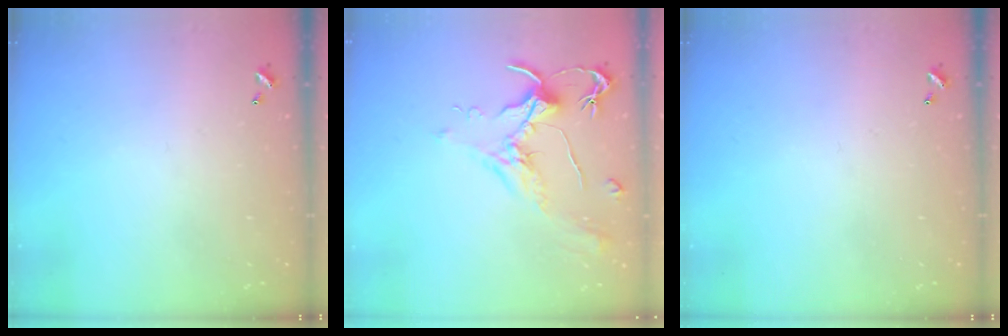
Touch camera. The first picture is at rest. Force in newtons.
{"total": 1.9, "press": 1.7, "slide": 0.8}
{"total": 0.0}